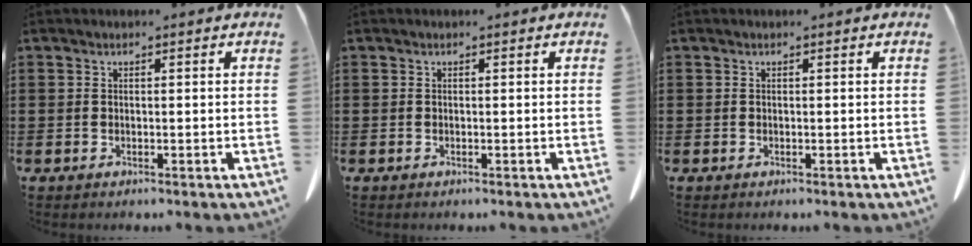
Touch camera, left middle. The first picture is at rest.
{"total": 0.0}
{"total": 0.0}